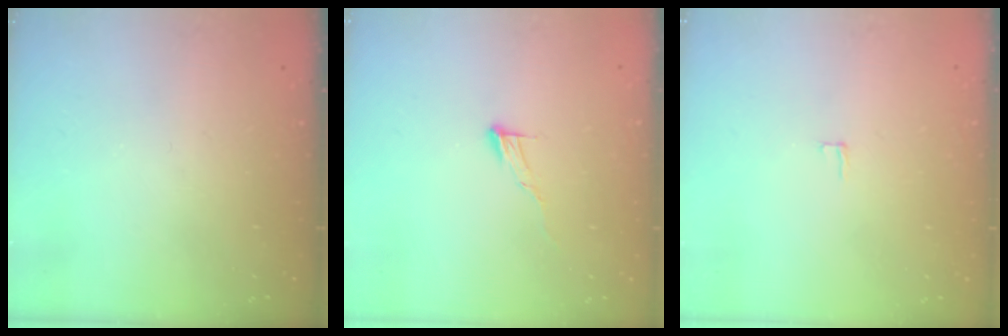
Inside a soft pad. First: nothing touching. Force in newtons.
{"total": 6.1, "press": 6.1, "slide": 0.3}
{"total": 2.0, "press": 2.0, "slide": 0.2}